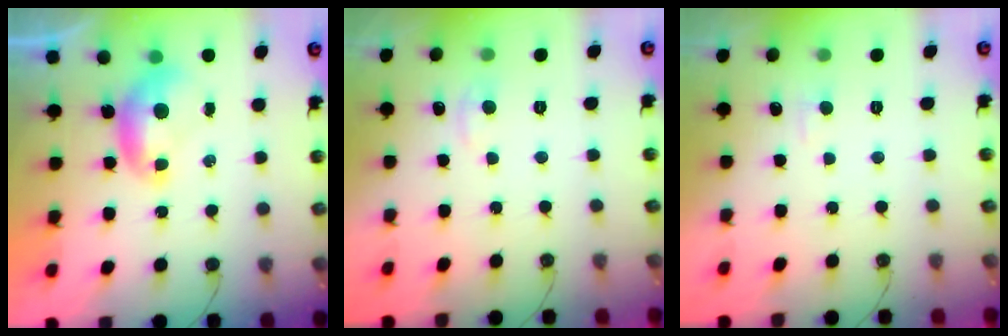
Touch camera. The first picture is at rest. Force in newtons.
{"total": 1.8, "press": 1.7, "slide": 0.6}
{"total": 2.1, "press": 2.0, "slide": 0.6}